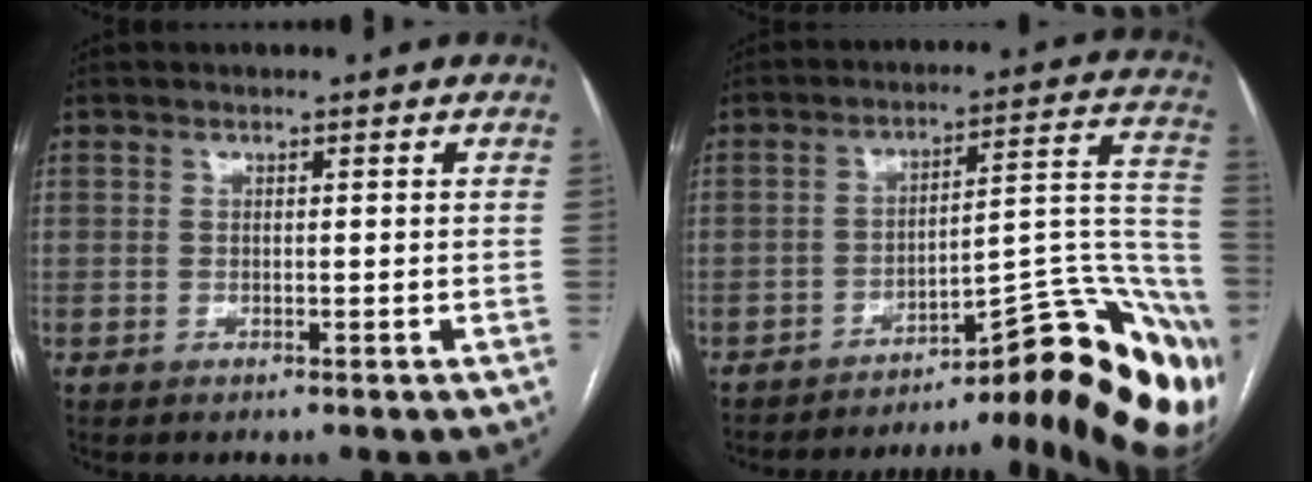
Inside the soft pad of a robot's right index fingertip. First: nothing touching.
{"total": 22.1, "force": [-14.7, 5.1, 15.8], "torque": [-0.084, 0.054, -0.179]}